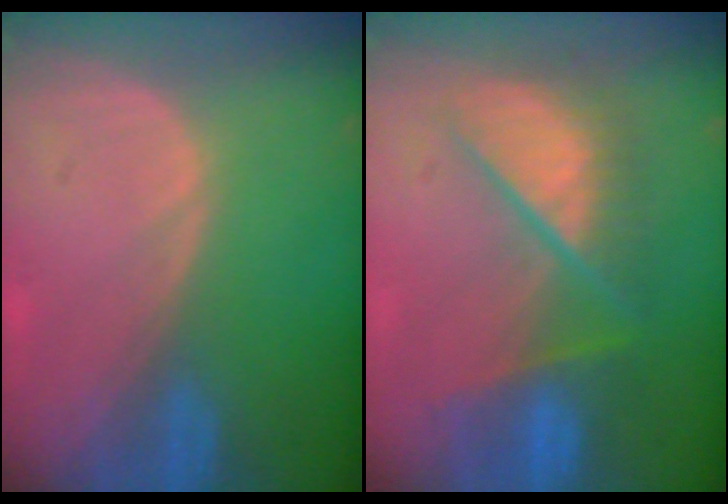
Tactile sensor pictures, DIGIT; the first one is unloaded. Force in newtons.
{"total": 9.0, "press": 9.0, "slide": 0.9}